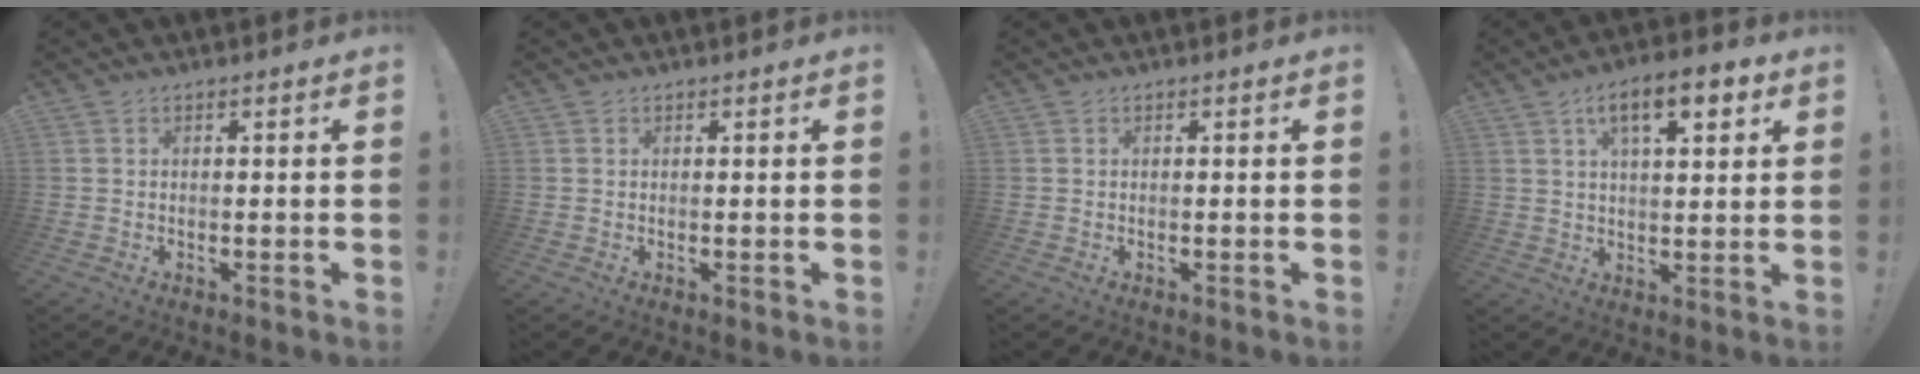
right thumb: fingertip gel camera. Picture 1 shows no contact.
{"total": 0.0}
{"total": 0.0}
{"total": 11.0, "force": [5.0, 4.2, 8.9], "torque": [-0.127, -0.011, 0.080]}